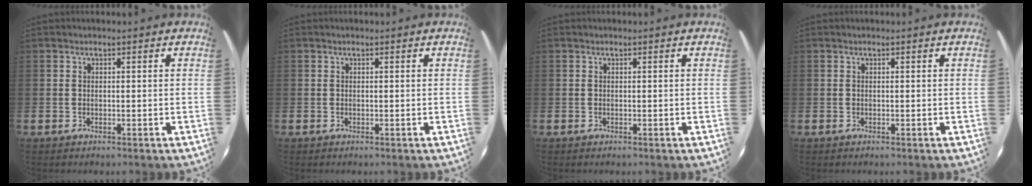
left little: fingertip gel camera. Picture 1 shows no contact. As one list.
[{"total": 0.0}, {"total": 0.0}, {"total": 0.0}]